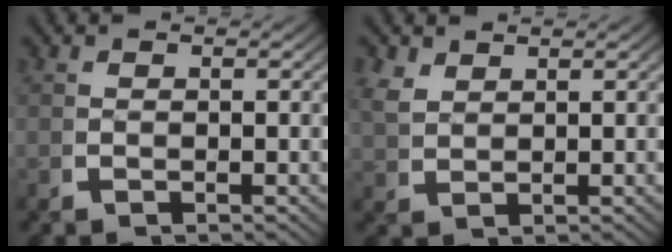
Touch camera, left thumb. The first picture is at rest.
{"total": 2.4, "force": [2.0, 1.0, 0.9], "torque": [-0.022, 0.000, 0.050]}